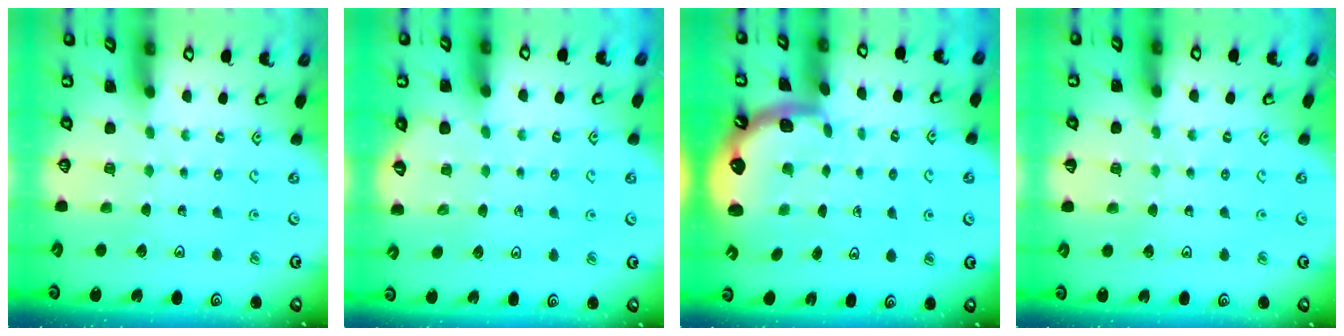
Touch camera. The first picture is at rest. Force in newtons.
{"total": 3.3, "press": 2.8, "slide": 1.8}
{"total": 1.9, "press": 1.8, "slide": 0.6}
{"total": 2.9, "press": 2.9, "slide": 0.5}